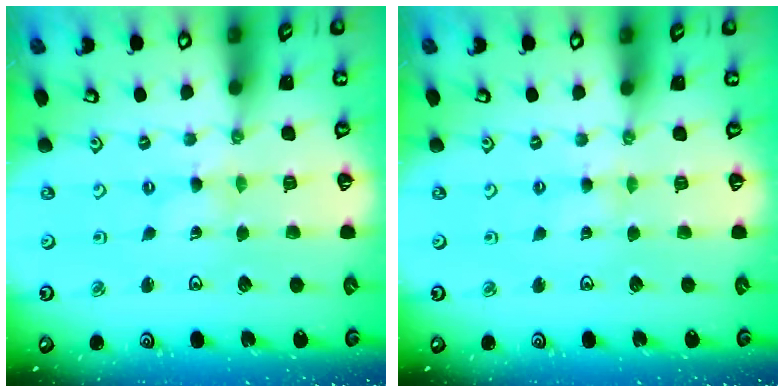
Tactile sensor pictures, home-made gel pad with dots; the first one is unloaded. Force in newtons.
{"total": 2.8, "press": 2.8, "slide": 0.3}